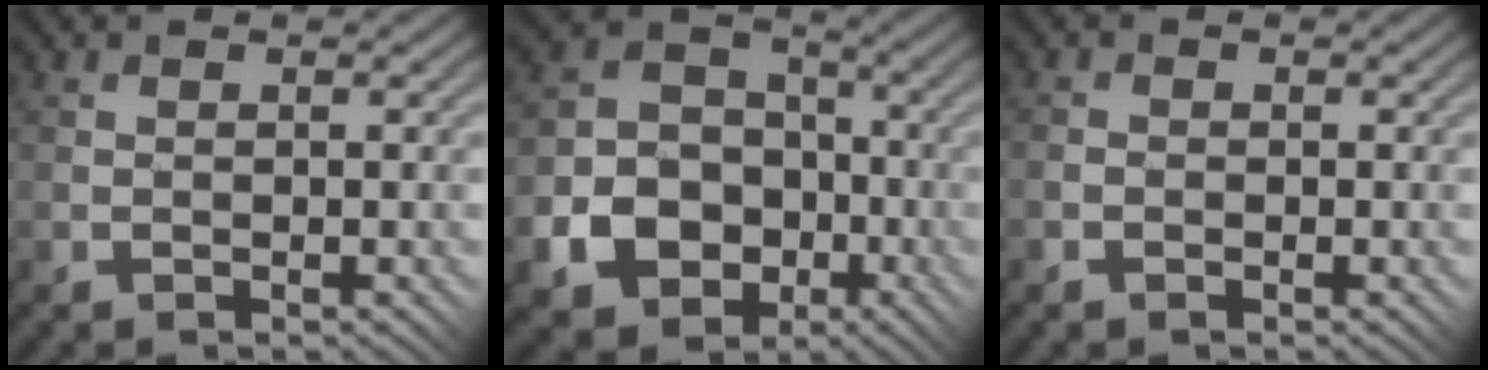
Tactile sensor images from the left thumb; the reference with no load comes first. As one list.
[{"total": 12.5, "force": [-4.4, 10.3, 5.4], "torque": [-0.131, -0.045, -0.089]}, {"total": 1.0, "force": [-0.5, 0.6, 0.5], "torque": [-0.004, 0.004, -0.011]}]